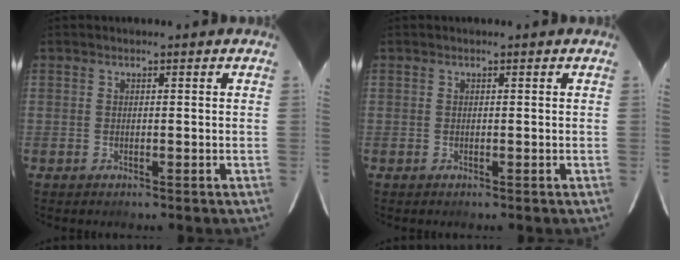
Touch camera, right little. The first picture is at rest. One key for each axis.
{"total": 0.0}